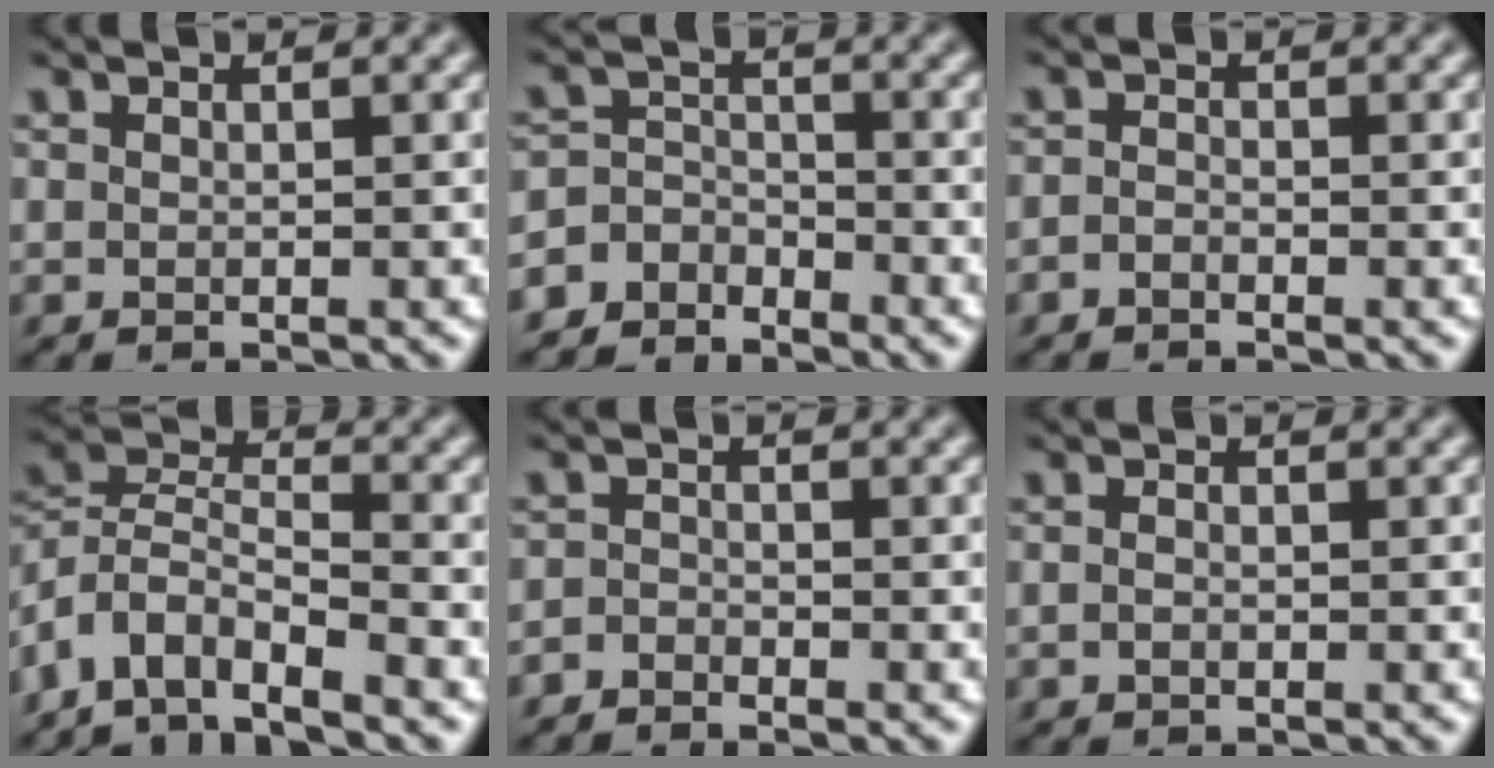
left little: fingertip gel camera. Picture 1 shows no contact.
{"total": 4.1, "force": [-3.5, 2.1, 0.1], "torque": [0.021, 0.007, -0.069]}
{"total": 0.9, "force": [-0.7, 0.5, 0.4], "torque": [-0.010, 0.001, -0.017]}
{"total": 6.7, "force": [-5.4, 2.4, 3.2], "torque": [-0.057, 0.007, -0.115]}
{"total": 1.4, "force": [-1.4, 0.4, 0.1], "torque": [-0.002, 0.004, -0.032]}
{"total": 0.7, "force": [-0.3, 0.5, 0.5], "torque": [-0.014, 0.001, -0.008]}